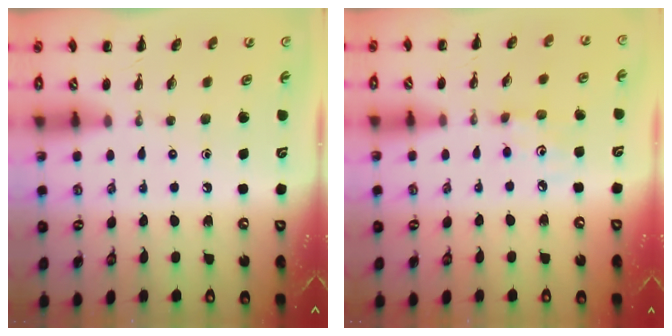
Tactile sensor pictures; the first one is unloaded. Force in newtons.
{"total": 3.4, "press": 3.3, "slide": 1.0}